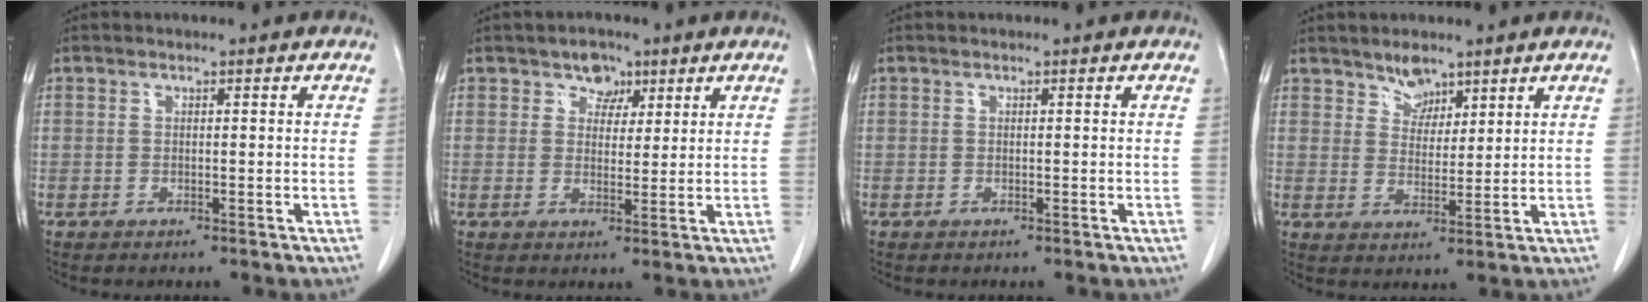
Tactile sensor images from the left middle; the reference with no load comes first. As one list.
[{"total": 3.5, "force": [2.0, 2.5, 1.2], "torque": [-0.014, 0.004, 0.033]}, {"total": 0.0}, {"total": 3.8, "force": [3.0, 1.8, 1.3], "torque": [-0.021, -0.001, 0.058]}]